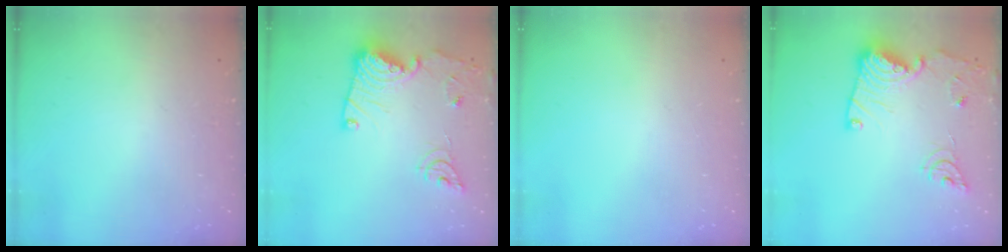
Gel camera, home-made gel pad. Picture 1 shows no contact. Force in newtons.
{"total": 15.7, "press": 15.6, "slide": 1.7}
{"total": 0.0}
{"total": 15.7, "press": 15.6, "slide": 1.7}